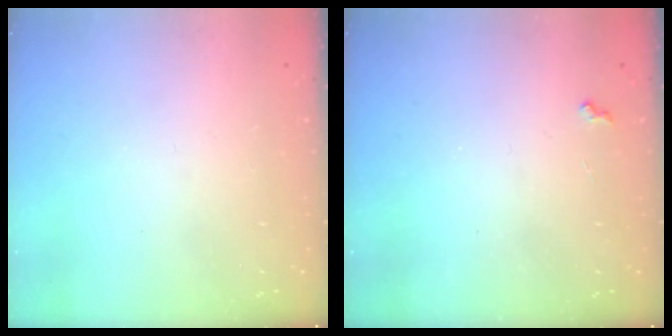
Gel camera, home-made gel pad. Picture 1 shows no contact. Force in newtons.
{"total": 3.6, "press": 3.6, "slide": 0.5}